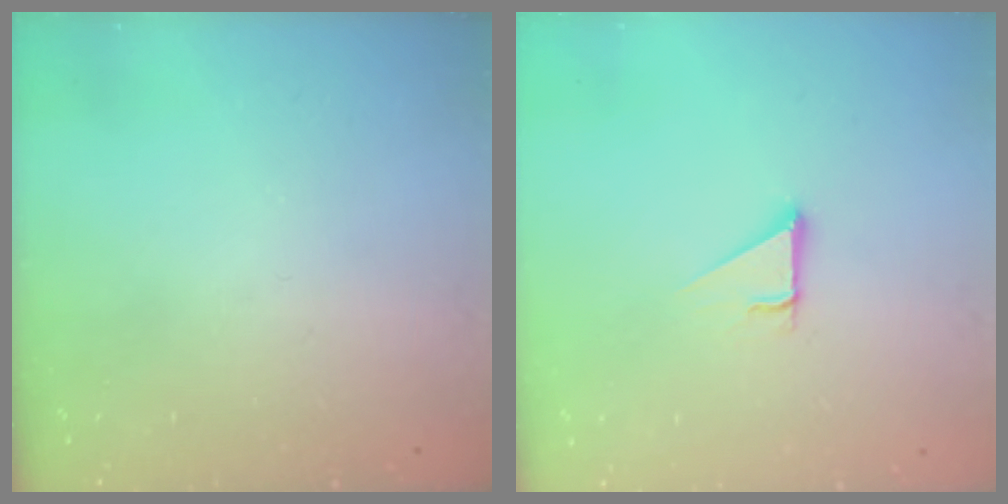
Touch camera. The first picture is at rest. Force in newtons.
{"total": 2.9, "press": 2.8, "slide": 0.2}